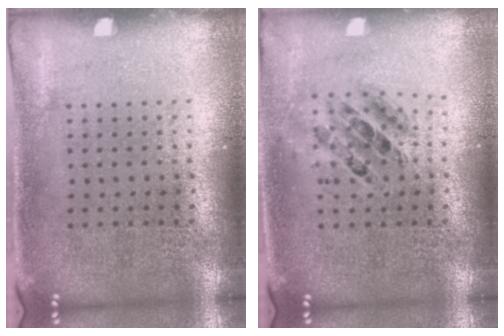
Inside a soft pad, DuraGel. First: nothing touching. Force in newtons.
{"total": 0.7, "press": 0.7, "slide": 0.2}